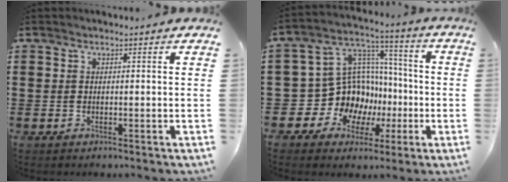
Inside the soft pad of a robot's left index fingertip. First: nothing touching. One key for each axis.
{"total": 12.2, "fx": -2.4, "fy": 11.3, "fz": 4.0, "tx": -0.123, "ty": -0.010, "tz": -0.027}